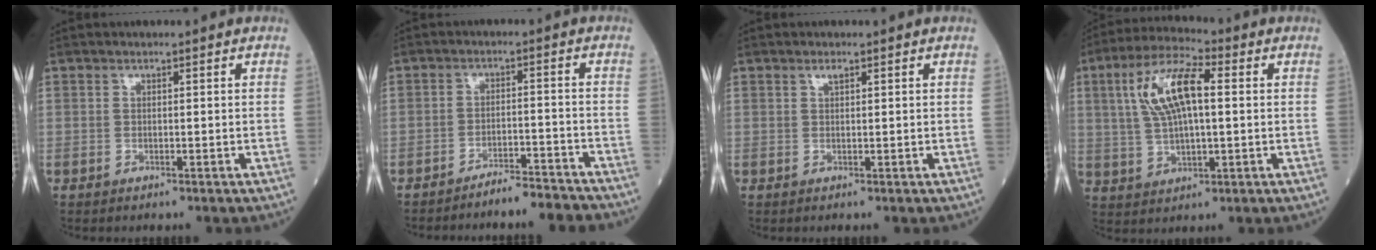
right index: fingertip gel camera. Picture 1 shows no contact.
{"total": 5.9, "force": [-5.8, 0.1, 1.3], "torque": [-0.009, 0.001, -0.089]}
{"total": 1.0, "force": [0.7, 0.2, 0.7], "torque": [-0.015, 0.000, 0.013]}
{"total": 11.2, "force": [2.4, 3.5, 10.4], "torque": [-0.216, 0.022, 0.048]}